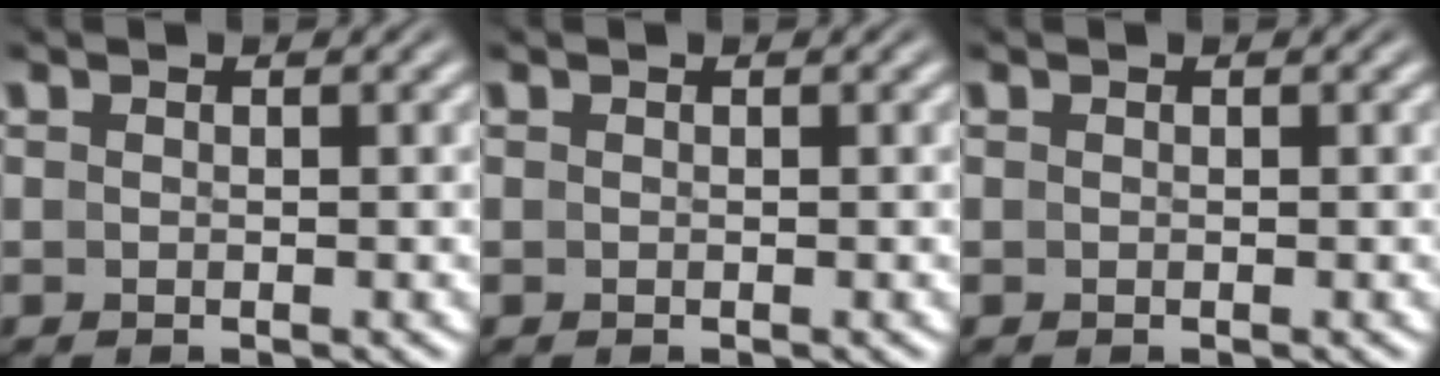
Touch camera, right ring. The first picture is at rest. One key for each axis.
{"total": 0.0}
{"total": 0.0}